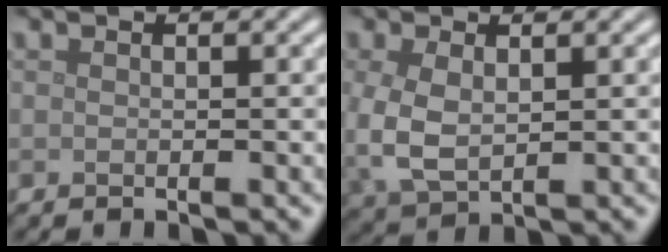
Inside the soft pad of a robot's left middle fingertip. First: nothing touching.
{"total": 4.5, "force": [0.0, 2.8, 3.5], "torque": [-0.099, -0.009, 0.007]}